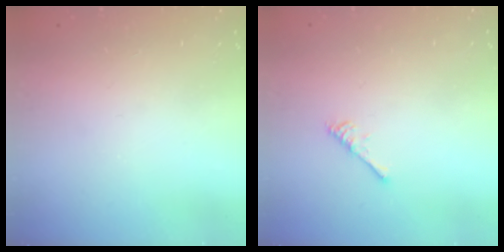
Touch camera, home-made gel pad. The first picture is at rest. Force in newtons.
{"total": 2.9, "press": 2.9, "slide": 0.5}